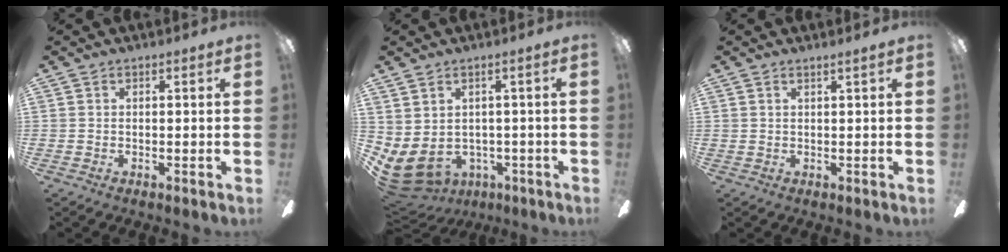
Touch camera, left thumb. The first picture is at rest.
{"total": 5.7, "force": [-1.0, 4.5, 3.4], "torque": [-0.107, -0.013, -0.017]}
{"total": 1.2, "force": [1.0, 0.0, 0.7], "torque": [-0.014, 0.001, 0.017]}